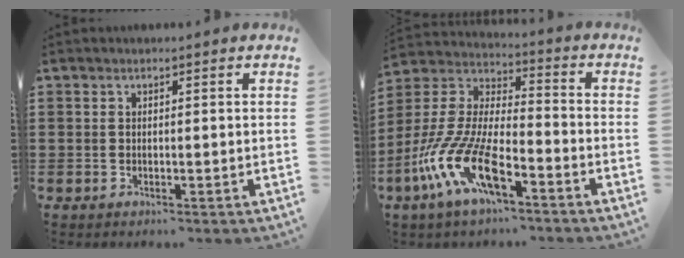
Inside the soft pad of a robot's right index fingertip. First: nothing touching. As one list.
[{"total": 13.0, "force": [-7.7, 4.1, 9.6], "torque": [-0.242, -0.012, -0.161]}]